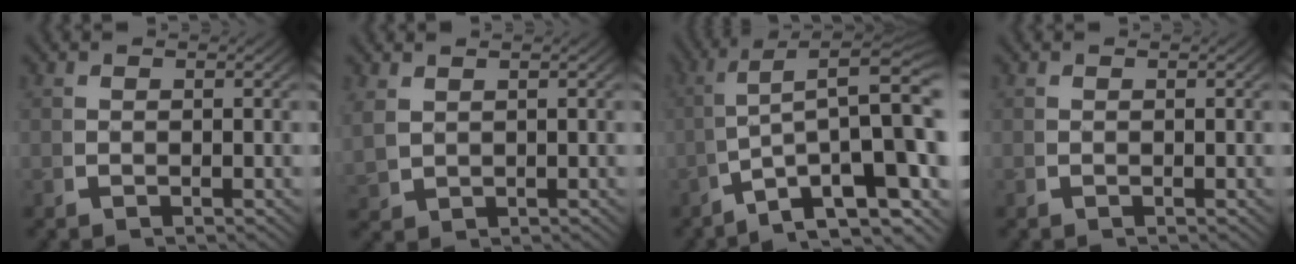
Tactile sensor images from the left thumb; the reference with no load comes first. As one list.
[{"total": 1.8, "force": [1.0, 1.2, 0.8], "torque": [-0.024, 0.001, 0.032]}, {"total": 10.8, "force": [-1.8, 4.9, 9.5], "torque": [-0.159, -0.030, -0.009]}, {"total": 0.0}]